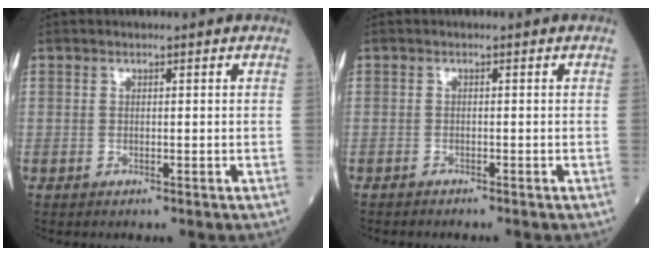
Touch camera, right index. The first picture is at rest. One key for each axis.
{"total": 1.2, "fx": -1.1, "fy": 0.1, "fz": 0.3, "tx": -0.008, "ty": -0.002, "tz": -0.019}